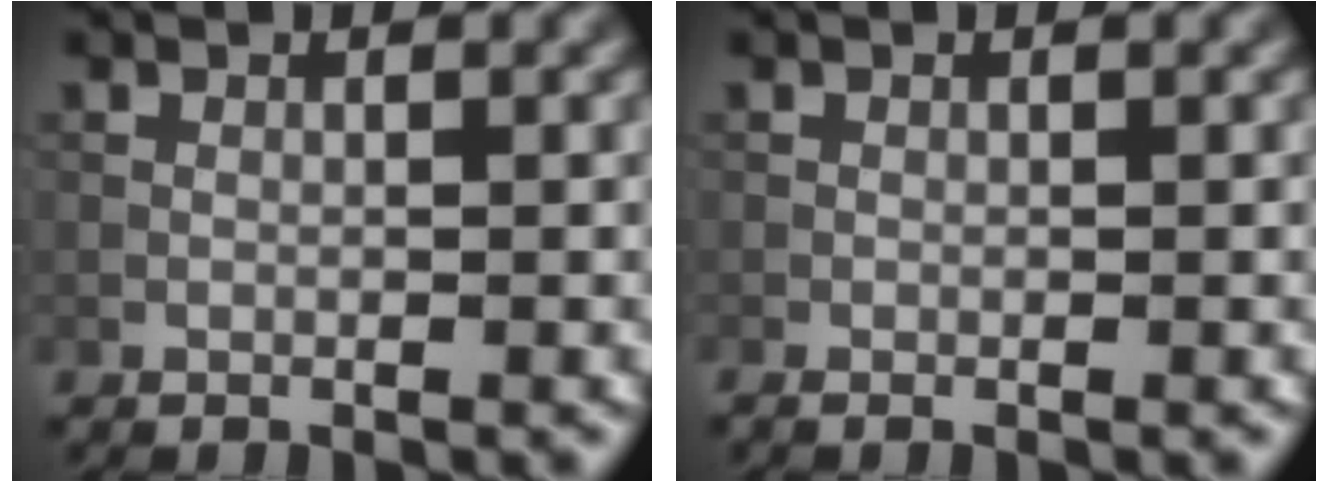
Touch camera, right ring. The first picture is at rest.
{"total": 0.7, "force": [-0.5, 0.3, 0.4], "torque": [-0.010, -0.002, -0.008]}